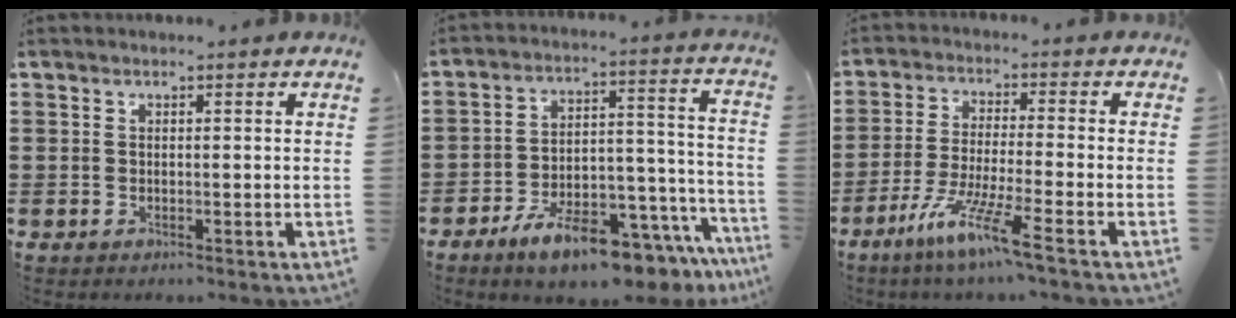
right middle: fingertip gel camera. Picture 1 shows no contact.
{"total": 10.4, "force": [-8.4, 2.2, 5.6], "torque": [-0.090, 0.034, -0.154]}
{"total": 8.0, "force": [-5.7, -0.3, 5.7], "torque": [-0.117, -0.015, -0.110]}